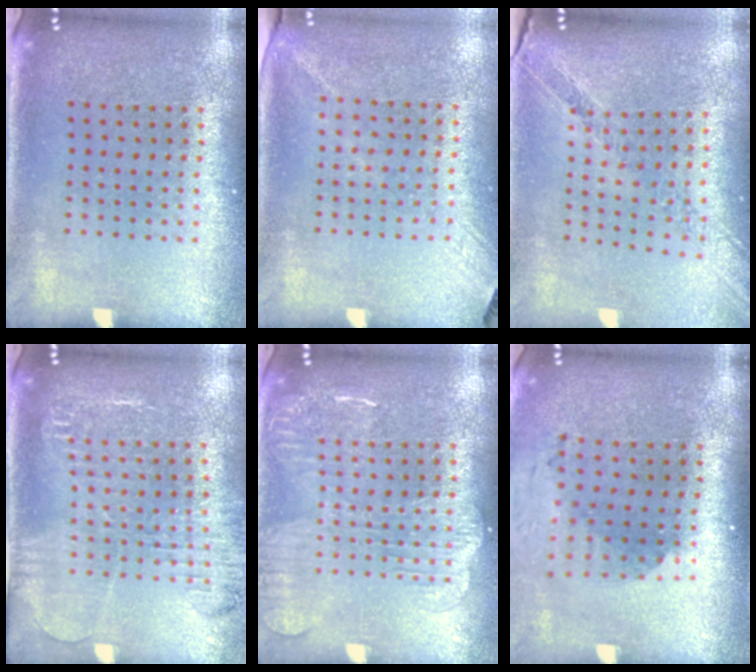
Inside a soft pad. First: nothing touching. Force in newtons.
{"total": 1.2, "press": 0.9, "slide": 0.9}
{"total": 1.1, "press": 1.1, "slide": 0.2}
{"total": 2.0, "press": 2.0, "slide": 0.1}
{"total": 2.8, "press": 2.8, "slide": 0.3}
{"total": 2.0, "press": 1.4, "slide": 1.3}